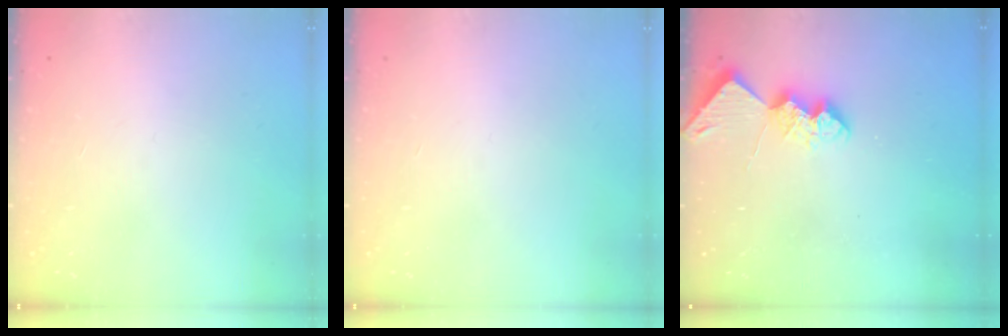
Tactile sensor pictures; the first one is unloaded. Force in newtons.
{"total": 0.0}
{"total": 10.0, "press": 10.0, "slide": 0.9}